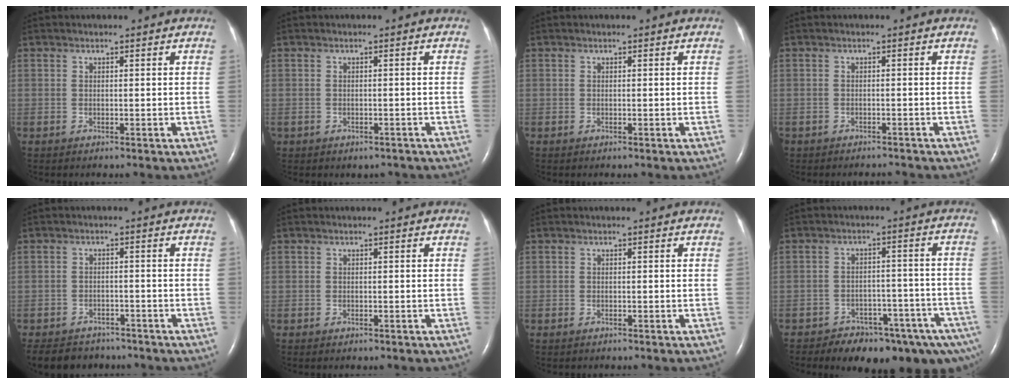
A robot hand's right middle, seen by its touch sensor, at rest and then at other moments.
{"total": 1.8, "force": [-1.3, 1.2, 0.3], "torque": [-0.008, 0.002, -0.015]}
{"total": 0.0}
{"total": 1.9, "force": [-1.8, 0.5, 0.0], "torque": [-0.002, -0.005, -0.025]}
{"total": 8.9, "force": [-7.5, 4.3, 2.1], "torque": [-0.038, -0.004, -0.102]}
{"total": 0.0}
{"total": 0.0}
{"total": 14.4, "force": [-10.6, 4.8, 8.5], "torque": [-0.055, 0.027, -0.137]}